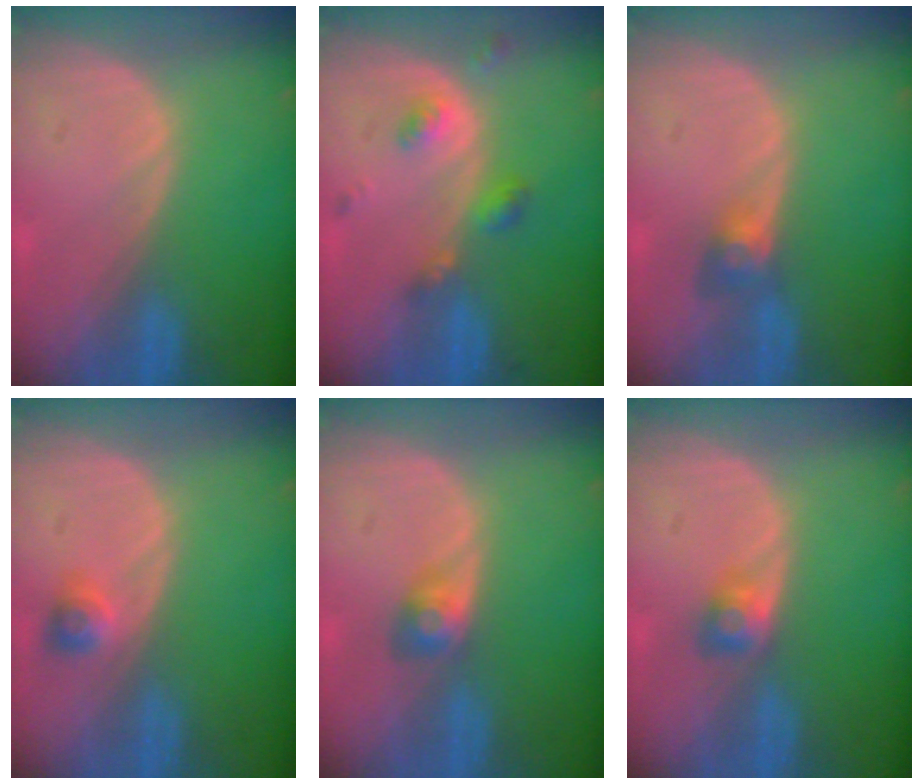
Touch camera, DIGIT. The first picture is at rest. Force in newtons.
{"total": 4.6, "press": 4.1, "slide": 2.1}
{"total": 3.2, "press": 2.7, "slide": 1.6}
{"total": 2.2, "press": 2.1, "slide": 0.8}
{"total": 2.9, "press": 2.6, "slide": 1.1}
{"total": 2.5, "press": 2.4, "slide": 0.8}